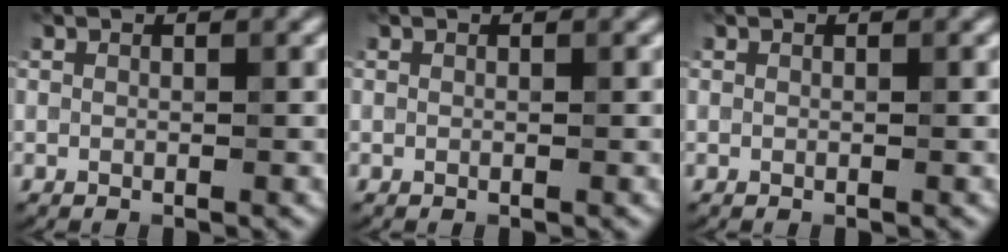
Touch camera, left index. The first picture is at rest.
{"total": 0.0}
{"total": 0.0}